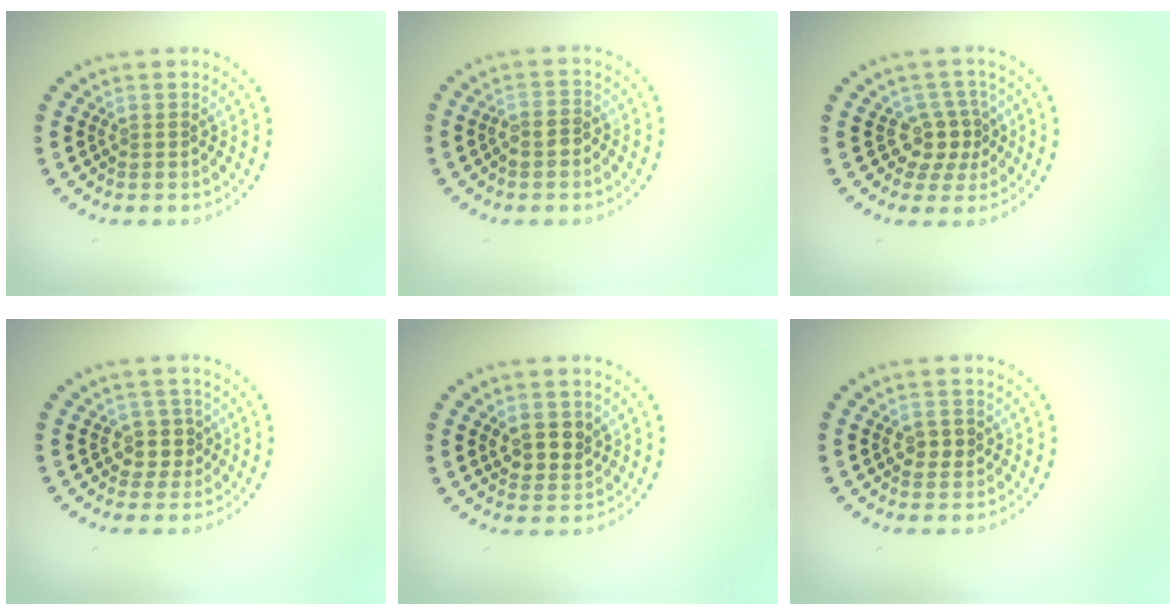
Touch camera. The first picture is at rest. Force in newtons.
{"total": 1.3, "press": 1.1, "slide": 0.7}
{"total": 2.7, "press": 2.1, "slide": 1.7}
{"total": 2.2, "press": 1.9, "slide": 1.2}
{"total": 2.6, "press": 2.4, "slide": 1.0}
{"total": 1.8, "press": 1.8, "slide": 0.2}